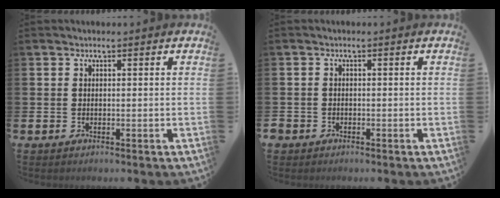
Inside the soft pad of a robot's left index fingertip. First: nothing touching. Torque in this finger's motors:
{"motor_torque": [-0.17, 0.08, 0.04, 0.01]}